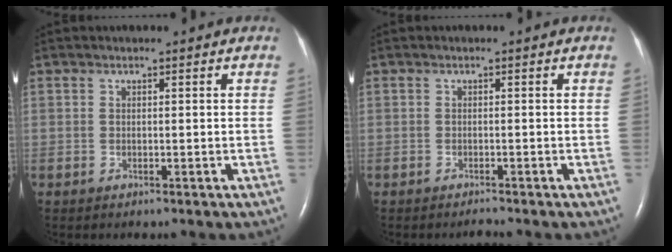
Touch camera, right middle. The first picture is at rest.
{"total": 0.6, "force": [-0.6, -0.2, 0.0], "torque": [-0.001, -0.003, -0.007]}